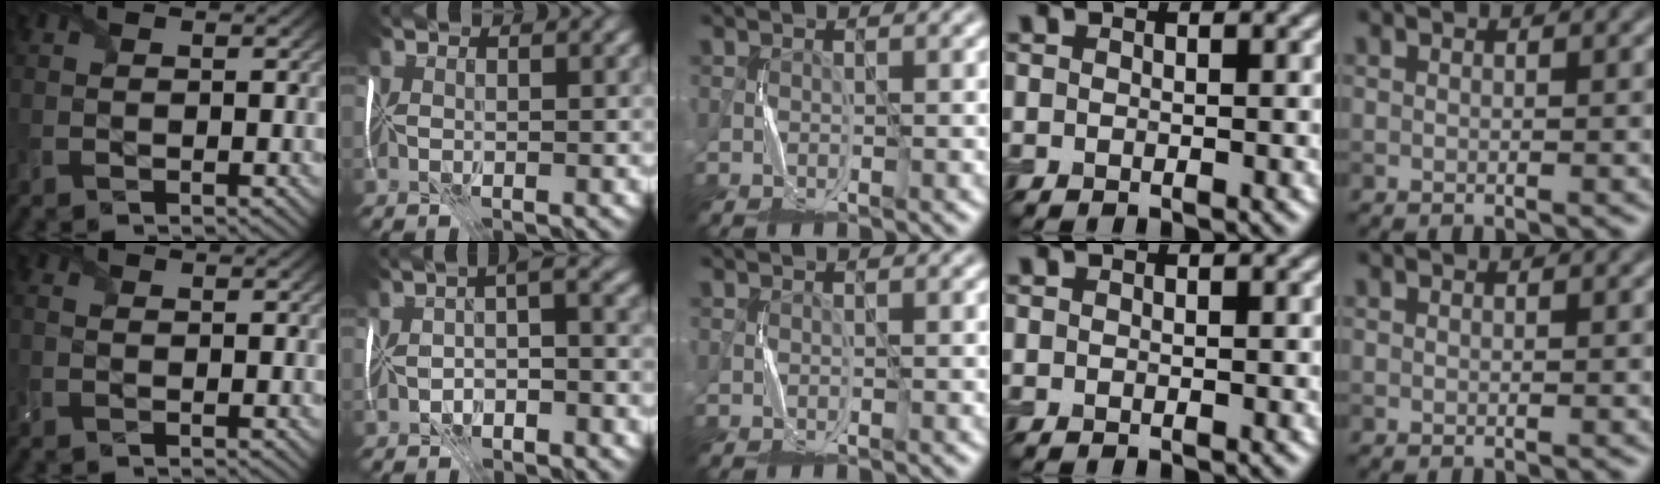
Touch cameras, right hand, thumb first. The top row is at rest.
{"thumb": {"total": 1.4, "force": [0.0, 1.1, 0.9], "torque": [-0.026, -0.002, 0.001]}, "index": {"total": 3.2, "force": [-1.9, 1.1, 2.4], "torque": [-0.035, 0.004, -0.042]}}